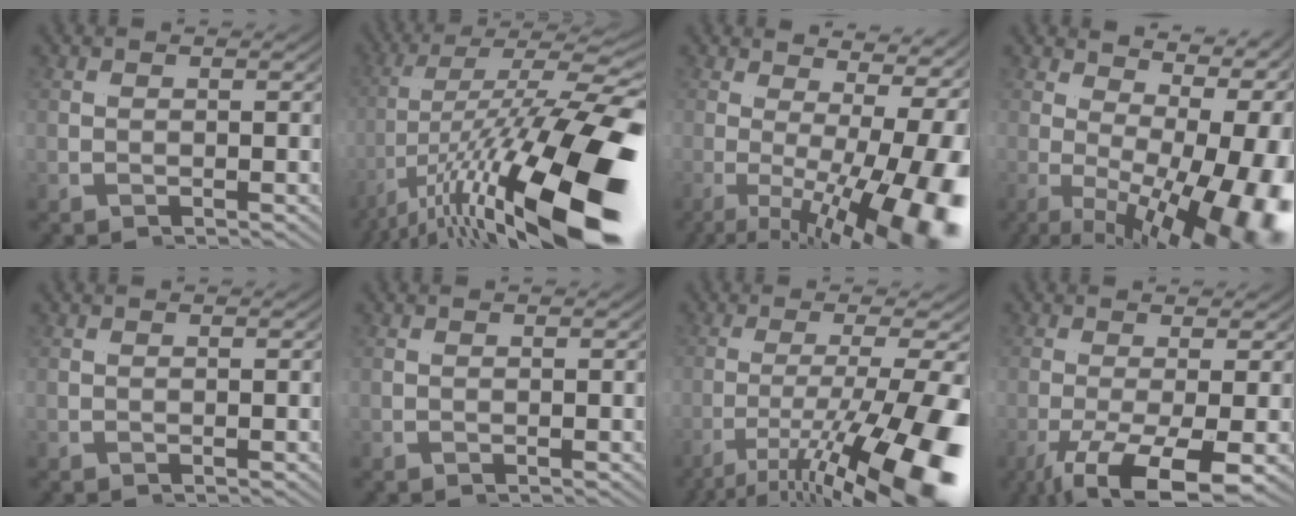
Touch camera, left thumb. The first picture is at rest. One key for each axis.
{"total": 13.3, "fx": -4.9, "fy": 2.4, "fz": 12.1, "tx": -0.215, "ty": 0.009, "tz": -0.078}
{"total": 8.7, "fx": -1.9, "fy": 0.3, "fz": 8.5, "tx": -0.122, "ty": 0.007, "tz": -0.027}
{"total": 11.0, "fx": -2.4, "fy": 2.9, "fz": 10.3, "tx": -0.153, "ty": 0.005, "tz": -0.031}
{"total": 0.0}
{"total": 0.0}
{"total": 8.6, "fx": -3.7, "fy": -0.2, "fz": 7.7, "tx": -0.123, "ty": 0.016, "tz": -0.066}
{"total": 4.9, "fx": -2.7, "fy": -0.4, "fz": 4.1, "tx": -0.065, "ty": 0.003, "tz": -0.050}